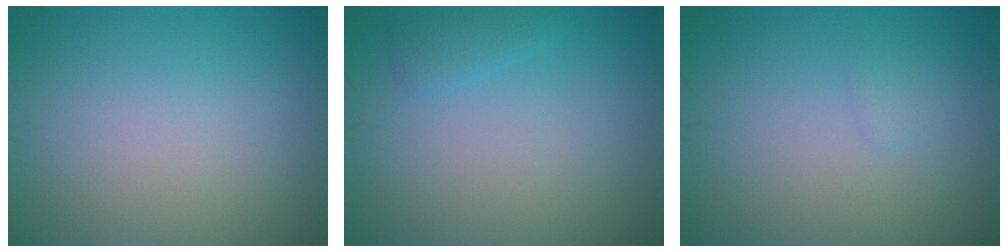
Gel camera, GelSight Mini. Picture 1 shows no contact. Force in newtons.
{"total": 1.1, "press": 1.1, "slide": 0.1}
{"total": 0.5, "press": 0.5, "slide": 0.0}